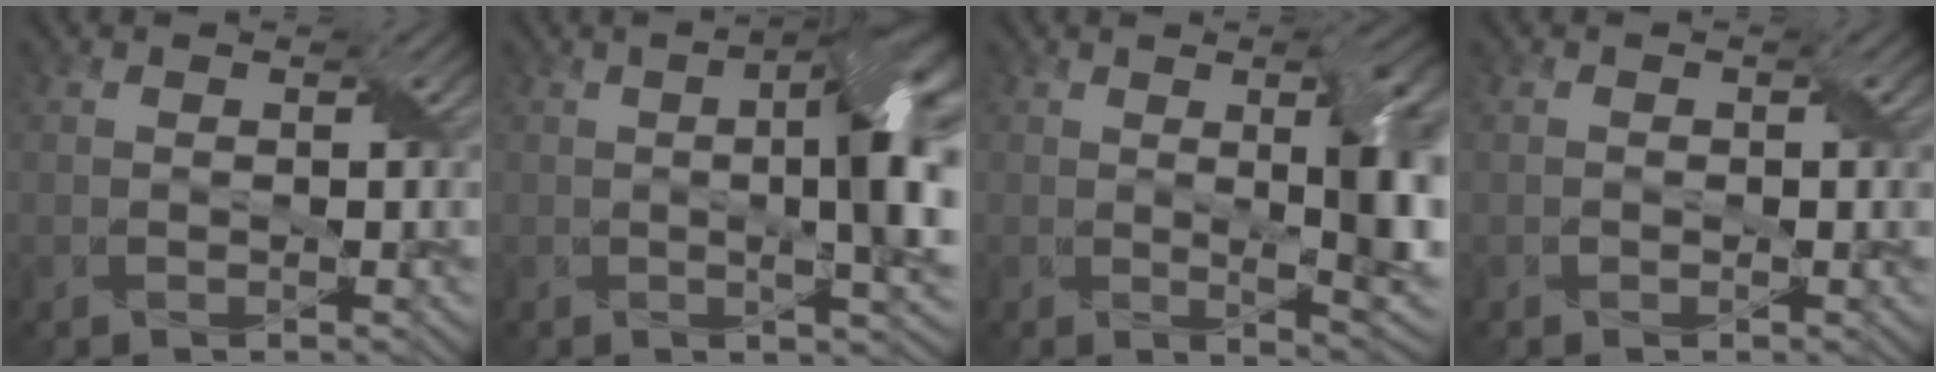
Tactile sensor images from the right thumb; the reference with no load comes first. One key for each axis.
{"total": 12.7, "fx": 0.7, "fy": 3.9, "fz": 12.1, "tx": -0.163, "ty": 0.008, "tz": 0.008}
{"total": 10.9, "fx": 0.7, "fy": 3.1, "fz": 10.4, "tx": -0.137, "ty": 0.003, "tz": 0.017}
{"total": 0.6, "fx": -0.2, "fy": 0.5, "fz": 0.3, "tx": -0.006, "ty": -0.003, "tz": -0.004}